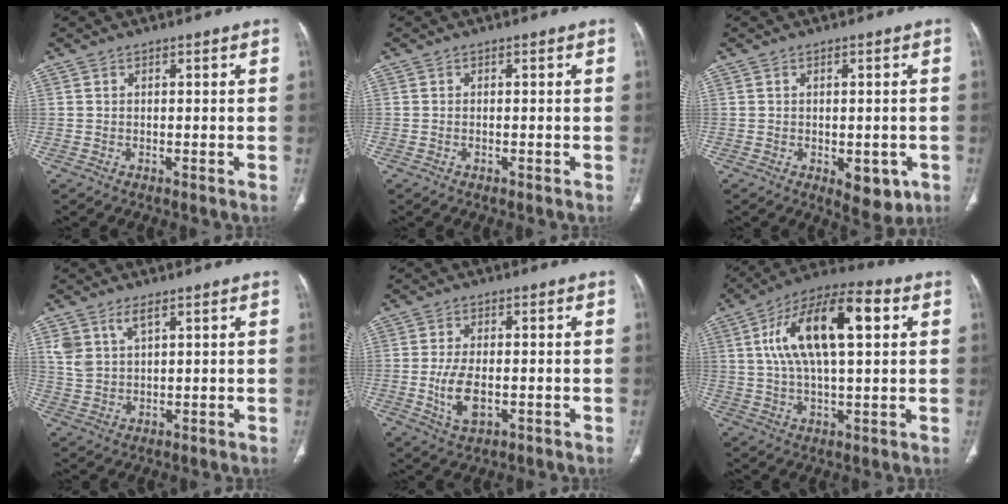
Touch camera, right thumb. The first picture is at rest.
{"total": 0.0}
{"total": 6.2, "force": [-2.2, 3.3, 4.9], "torque": [-0.043, 0.001, -0.015]}
{"total": 5.2, "force": [2.9, 2.4, 3.6], "torque": [-0.072, -0.011, 0.068]}
{"total": 6.8, "force": [-1.4, 3.5, 5.6], "torque": [-0.114, -0.003, -0.019]}
{"total": 18.5, "force": [4.8, 7.4, 16.3], "torque": [-0.284, 0.019, 0.075]}